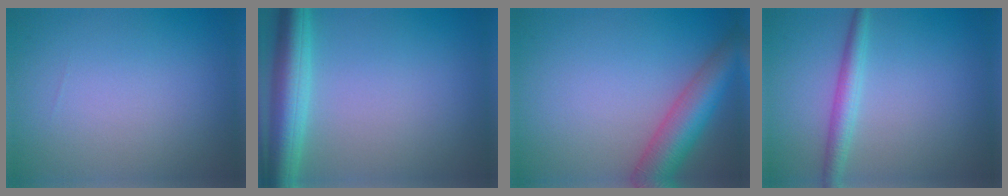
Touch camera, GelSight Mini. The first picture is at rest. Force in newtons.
{"total": 5.4, "press": 5.4, "slide": 0.4}
{"total": 6.4, "press": 6.4, "slide": 0.3}
{"total": 2.4, "press": 2.4, "slide": 0.1}